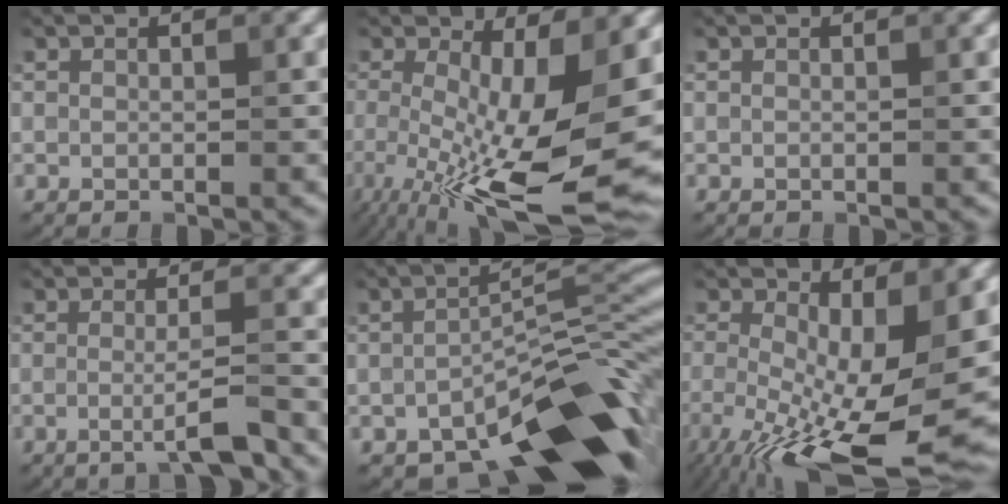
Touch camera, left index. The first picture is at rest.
{"total": 13.8, "force": [-2.8, 4.3, 12.9], "torque": [-0.209, -0.026, -0.041]}
{"total": 0.0}
{"total": 3.7, "force": [-1.4, 0.3, 3.4], "torque": [-0.050, 0.005, -0.035]}
{"total": 13.1, "force": [-8.0, 4.8, 9.1], "torque": [-0.127, -0.009, -0.136]}
{"total": 14.3, "force": [-3.6, 5.0, 12.9], "torque": [-0.222, -0.027, -0.054]}